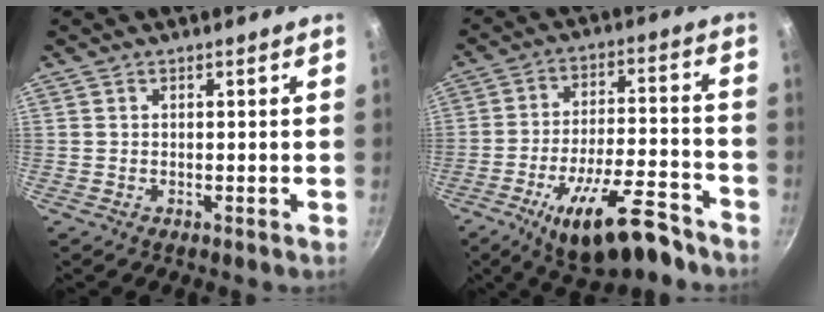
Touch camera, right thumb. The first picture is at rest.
{"total": 17.0, "force": [-10.7, 5.6, 12.0], "torque": [-0.176, 0.059, -0.164]}